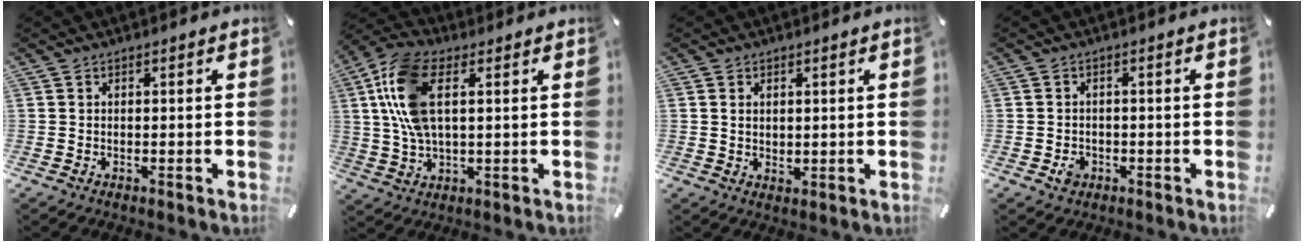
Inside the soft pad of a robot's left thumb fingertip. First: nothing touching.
{"total": 13.0, "force": [3.3, 6.6, 10.7], "torque": [-0.237, -0.003, 0.060]}
{"total": 2.0, "force": [0.9, 1.5, 1.0], "torque": [-0.014, 0.002, 0.013]}
{"total": 2.7, "force": [-1.0, 2.2, 1.1], "torque": [-0.019, 0.005, -0.017]}